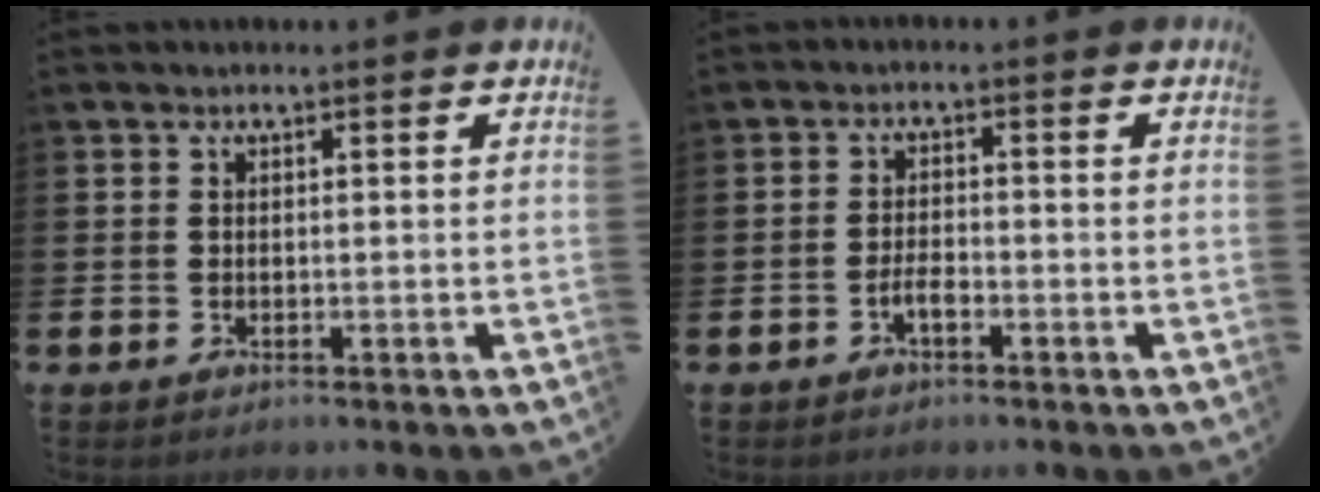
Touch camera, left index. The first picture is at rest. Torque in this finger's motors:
{"motor_torque": [0.32, 0.22, 0.02, 0.06]}